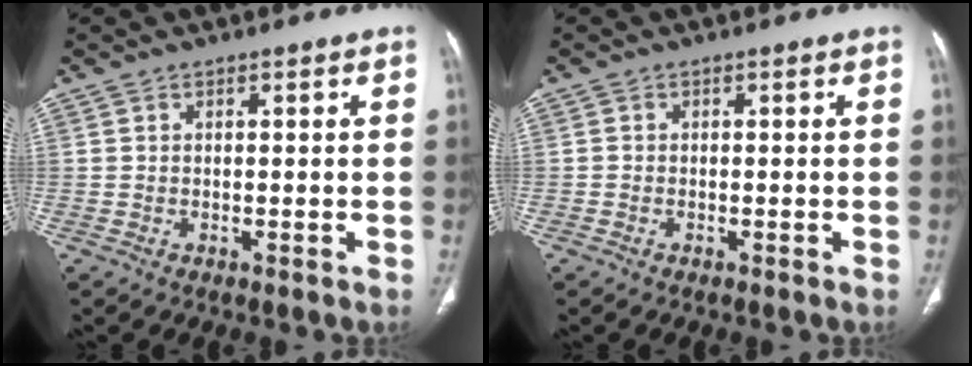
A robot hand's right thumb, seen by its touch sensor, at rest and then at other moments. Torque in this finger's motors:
{"motor_torque": [-0.62, -0.33, -0.35, 0.19, 0.02]}